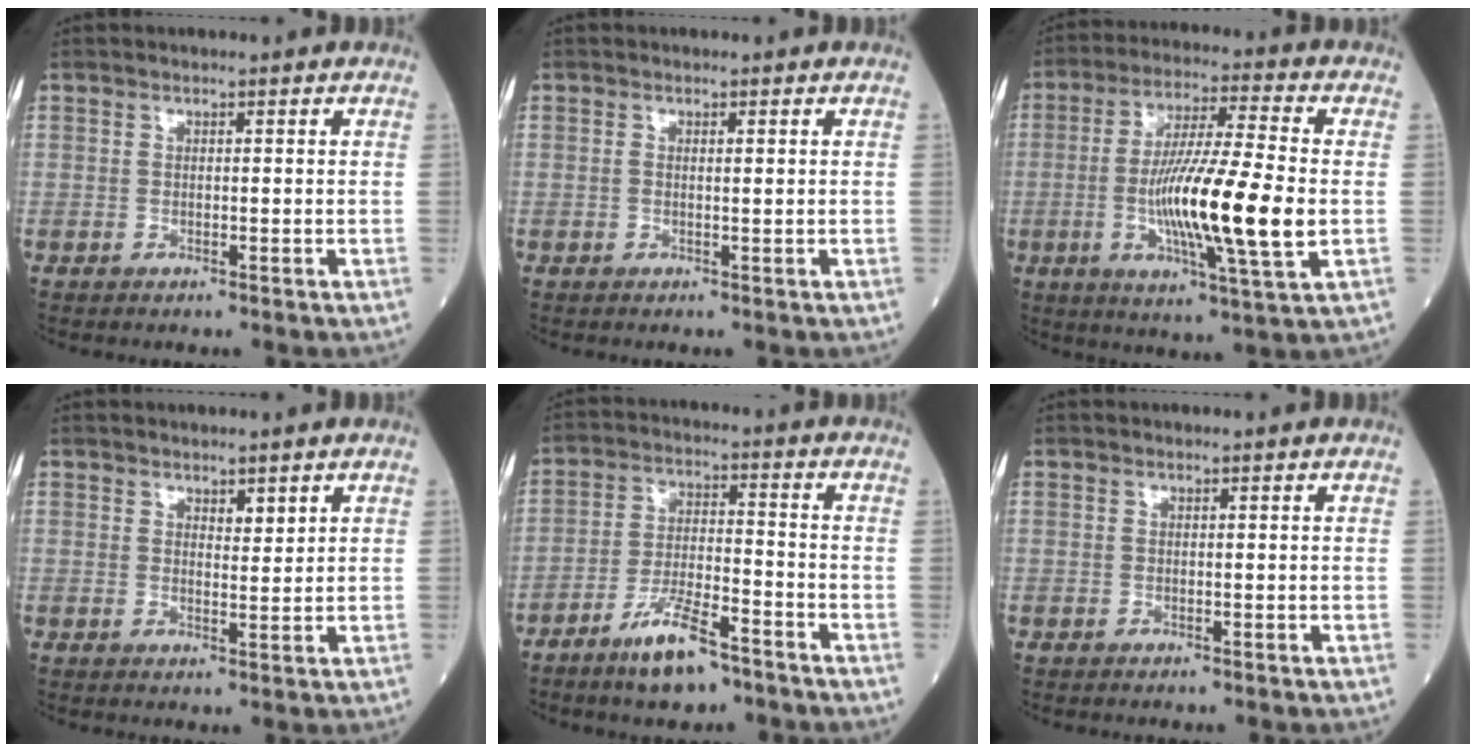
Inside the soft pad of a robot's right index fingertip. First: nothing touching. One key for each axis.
{"total": 0.8, "fx": 0.3, "fy": 0.1, "fz": 0.7, "tx": -0.021, "ty": 0.004, "tz": 0.007}
{"total": 16.7, "fx": -2.2, "fy": 0.6, "fz": 16.6, "tx": -0.297, "ty": -0.015, "tz": -0.043}
{"total": 1.9, "fx": 1.3, "fy": 0.6, "fz": 1.2, "tx": -0.019, "ty": -0.005, "tz": 0.024}
{"total": 8.8, "fx": -6.1, "fy": 2.0, "fz": 5.9, "tx": -0.118, "ty": -0.008, "tz": -0.112}
{"total": 0.0}